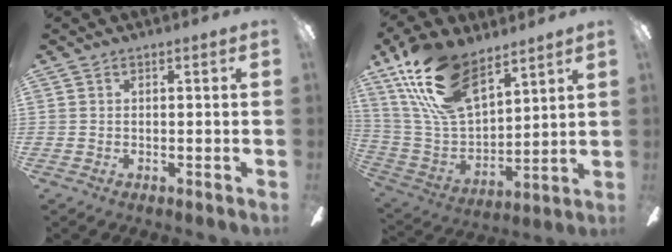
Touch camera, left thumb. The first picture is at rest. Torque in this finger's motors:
{"motor_torque": [0.32, 0.35, 1.62, -1.15, 0.33]}